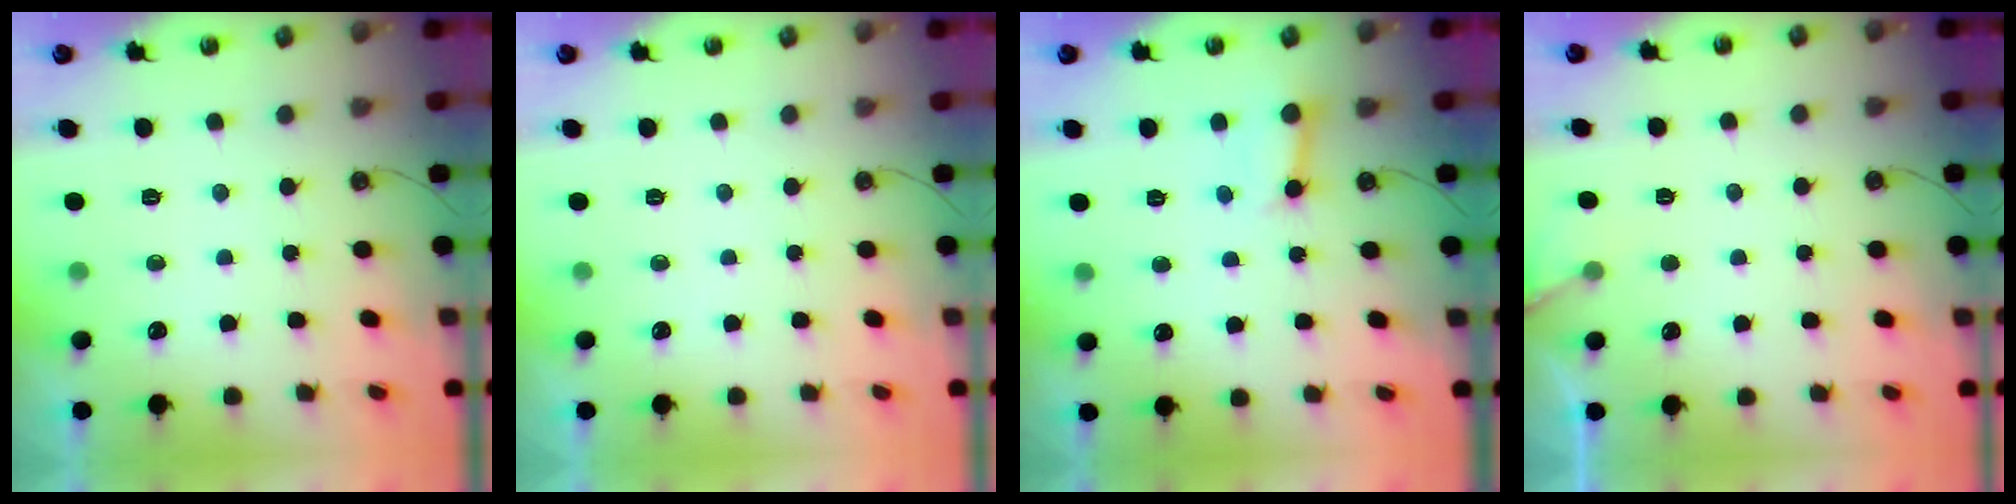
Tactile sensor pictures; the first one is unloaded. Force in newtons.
{"total": 0.0}
{"total": 3.6, "press": 3.6, "slide": 0.2}
{"total": 4.0, "press": 4.0, "slide": 0.3}